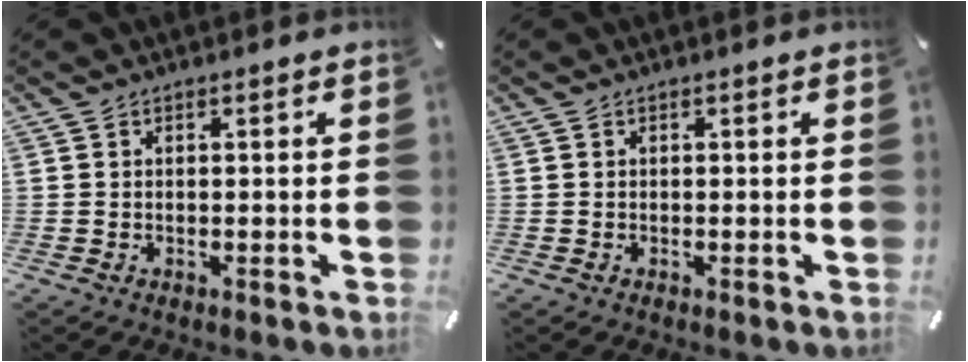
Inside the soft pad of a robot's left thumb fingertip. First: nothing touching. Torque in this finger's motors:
{"motor_torque": [0.00, 0.00, -0.01, 0.01, 0.00]}